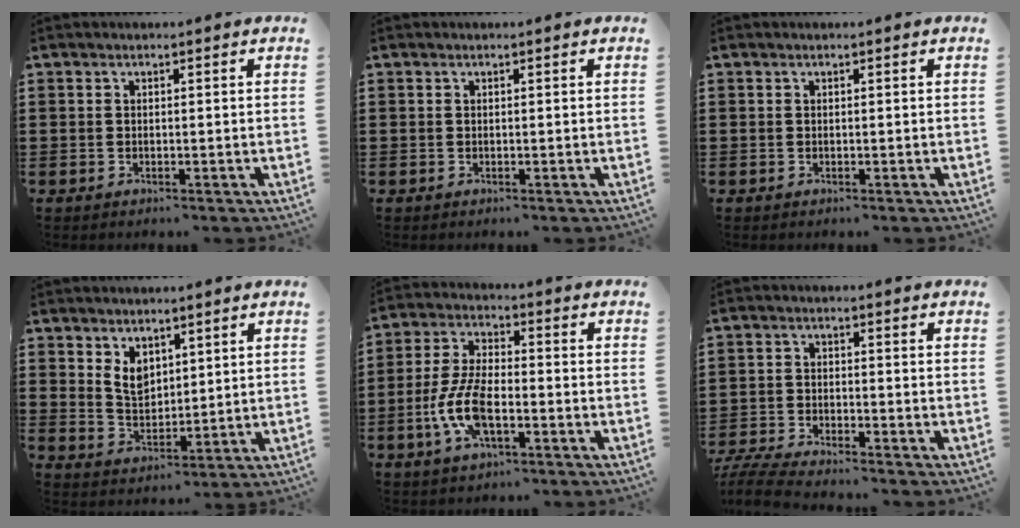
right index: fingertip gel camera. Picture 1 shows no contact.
{"total": 0.0}
{"total": 0.0}
{"total": 4.6, "force": [2.6, 3.0, 2.4], "torque": [-0.058, 0.005, 0.049]}
{"total": 9.0, "force": [-2.7, 4.0, 7.5], "torque": [-0.182, -0.010, -0.058]}
{"total": 4.6, "force": [-4.4, -0.1, 1.2], "torque": [-0.041, -0.012, -0.093]}